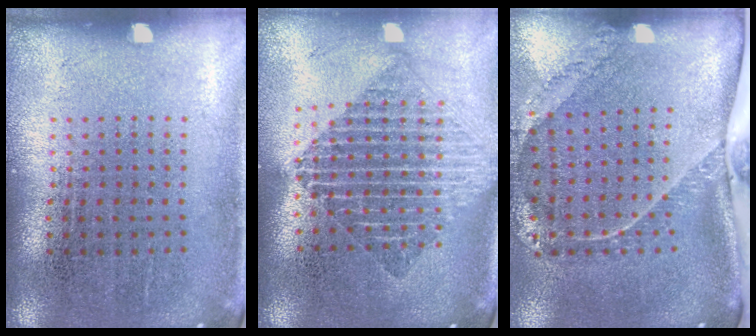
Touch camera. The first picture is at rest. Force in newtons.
{"total": 1.9, "press": 1.6, "slide": 1.1}
{"total": 2.5, "press": 1.7, "slide": 1.8}